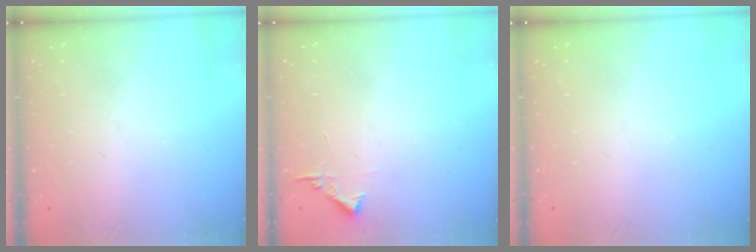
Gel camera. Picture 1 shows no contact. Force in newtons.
{"total": 4.4, "press": 4.4, "slide": 0.4}
{"total": 0.0}